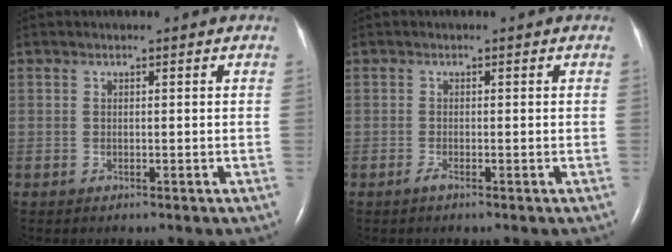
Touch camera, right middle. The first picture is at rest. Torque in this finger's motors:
{"motor_torque": [0.12, 0.05, 0.06, 0.04]}